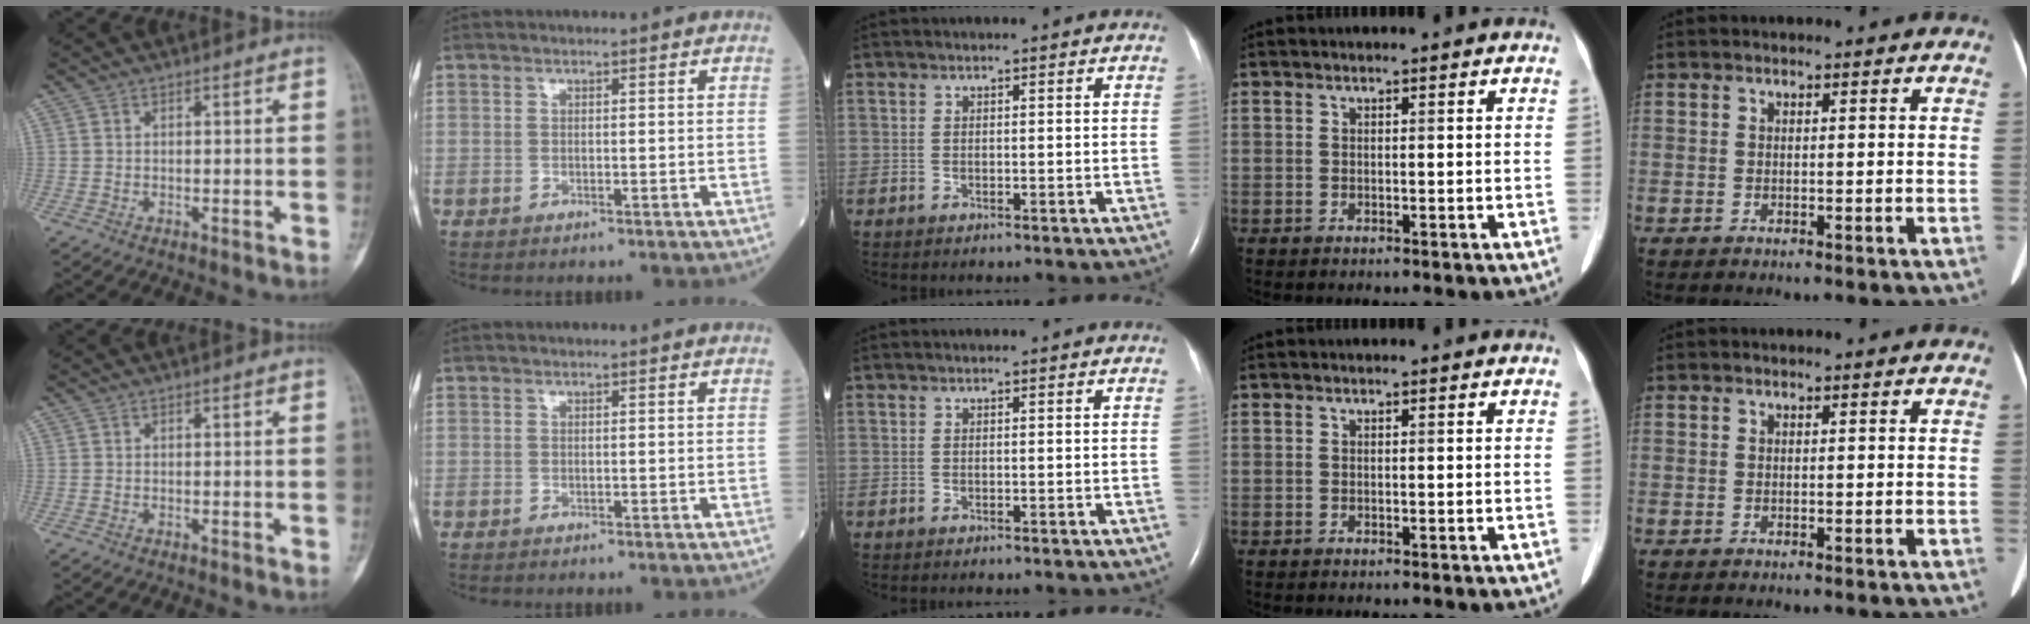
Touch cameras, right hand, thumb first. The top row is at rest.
{}